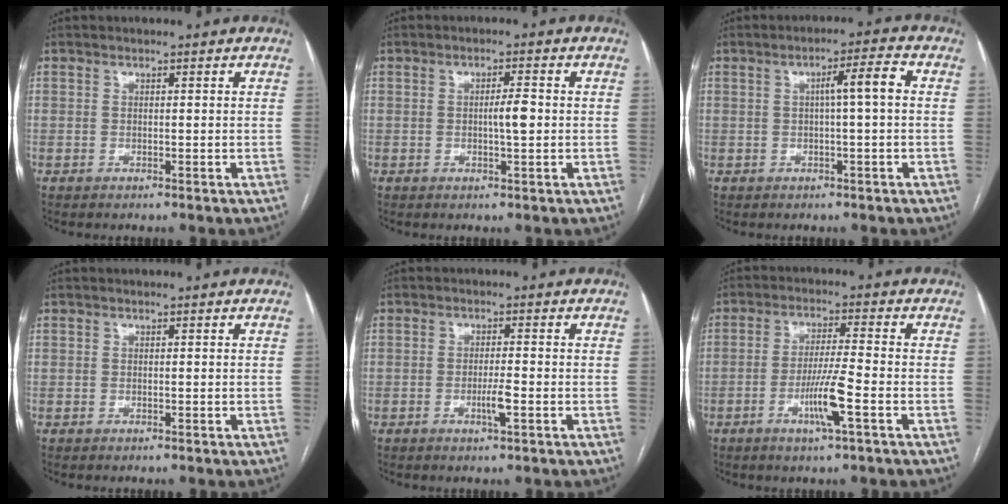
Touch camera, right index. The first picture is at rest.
{"total": 2.9, "force": [-0.2, 0.3, 2.9], "torque": [-0.050, 0.001, -0.004]}
{"total": 4.7, "force": [0.4, 0.0, 4.7], "torque": [-0.073, 0.011, 0.006]}
{"total": 0.0}
{"total": 2.7, "force": [-1.0, 0.1, 2.5], "torque": [-0.047, -0.004, -0.017]}
{"total": 6.8, "force": [-2.6, -0.3, 6.2], "torque": [-0.120, -0.009, -0.050]}